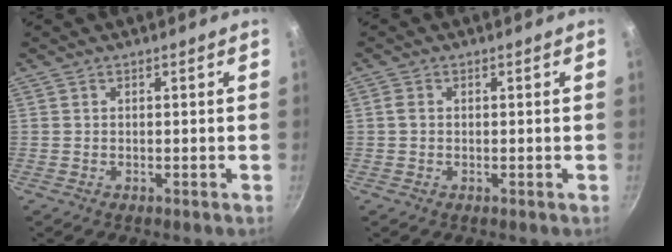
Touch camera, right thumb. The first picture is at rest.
{"total": 1.4, "force": [0.1, 1.1, 0.8], "torque": [-0.015, 0.005, -0.001]}